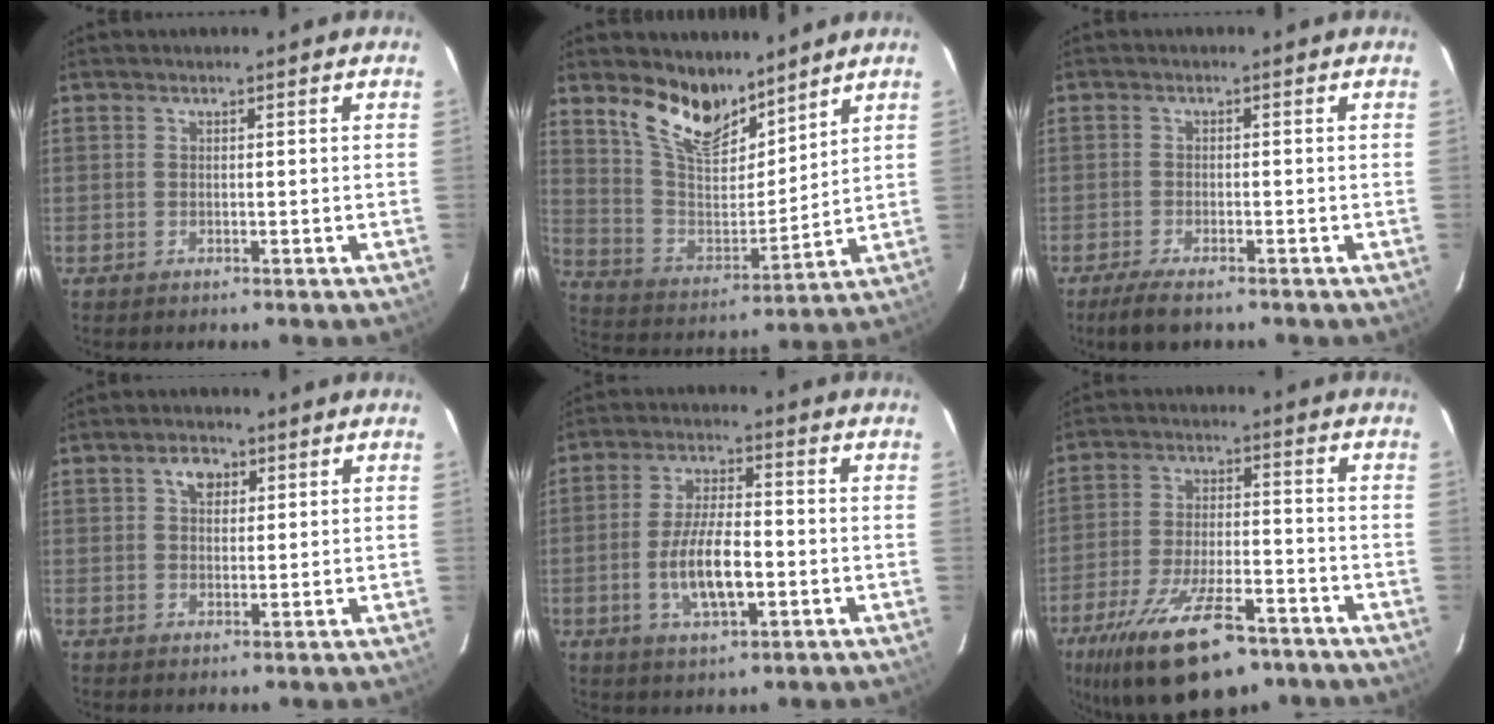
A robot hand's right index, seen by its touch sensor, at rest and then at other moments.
{"total": 13.1, "force": [9.9, 5.7, 6.5], "torque": [-0.131, 0.005, 0.191]}
{"total": 5.1, "force": [-3.9, 1.0, 3.0], "torque": [-0.076, -0.016, -0.073]}
{"total": 3.5, "force": [1.5, 2.4, 2.0], "torque": [-0.029, 0.011, 0.025]}
{"total": 9.7, "force": [-2.4, 3.4, 8.8], "torque": [-0.174, -0.003, -0.042]}
{"total": 19.4, "force": [-12.8, 7.1, 12.8], "torque": [-0.249, -0.032, -0.205]}